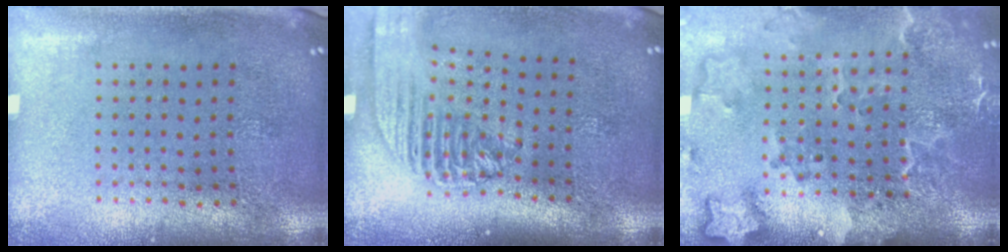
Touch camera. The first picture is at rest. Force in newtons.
{"total": 2.2, "press": 1.7, "slide": 1.4}
{"total": 2.9, "press": 2.2, "slide": 1.8}